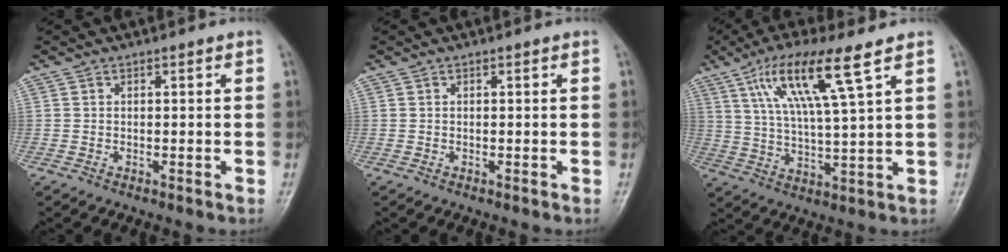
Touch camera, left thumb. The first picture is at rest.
{"total": 0.0}
{"total": 13.1, "force": [6.6, 1.5, 11.2], "torque": [-0.220, -0.018, 0.125]}